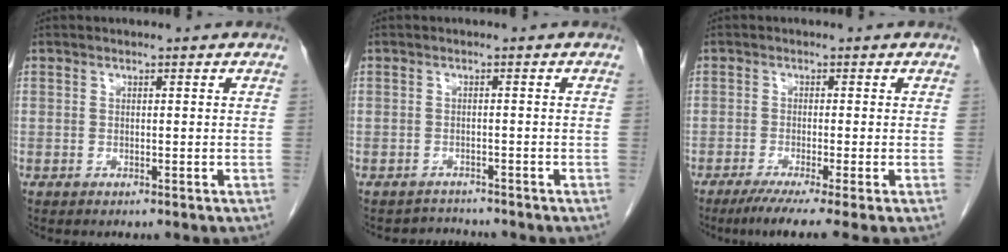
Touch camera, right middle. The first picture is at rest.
{"total": 0.7, "force": [-0.6, -0.1, -0.3], "torque": [-0.004, -0.008, -0.010]}
{"total": 6.6, "force": [-4.7, -0.8, 4.6], "torque": [-0.067, -0.020, -0.076]}